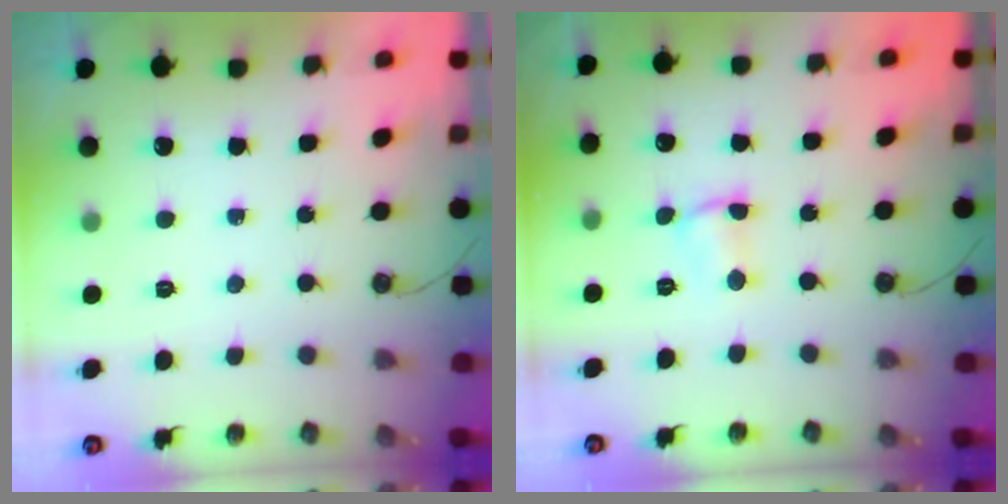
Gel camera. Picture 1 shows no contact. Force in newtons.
{"total": 2.6, "press": 2.6, "slide": 0.4}